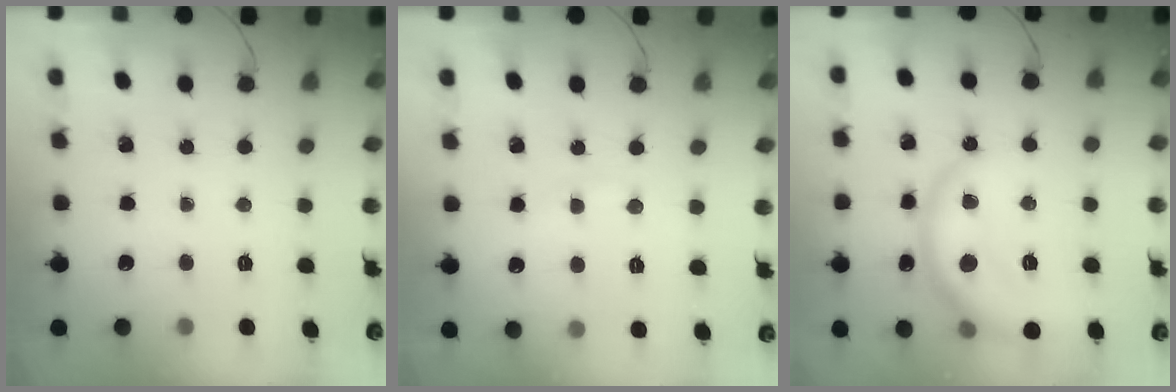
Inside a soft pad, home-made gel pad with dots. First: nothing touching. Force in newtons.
{"total": 4.8, "press": 4.7, "slide": 1.3}
{"total": 12.8, "press": 12.8, "slide": 0.5}